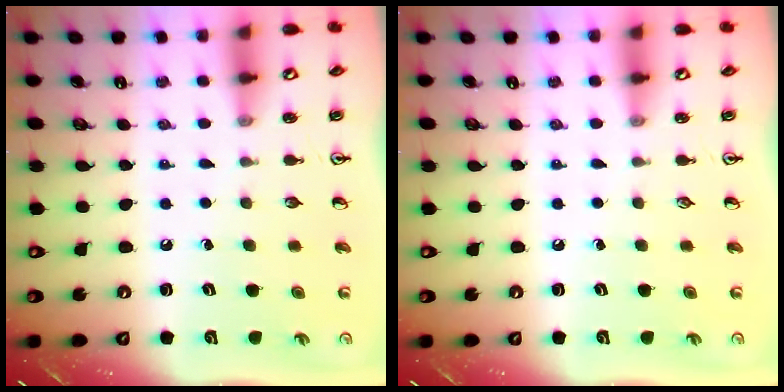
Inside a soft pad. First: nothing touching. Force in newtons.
{"total": 0.0}